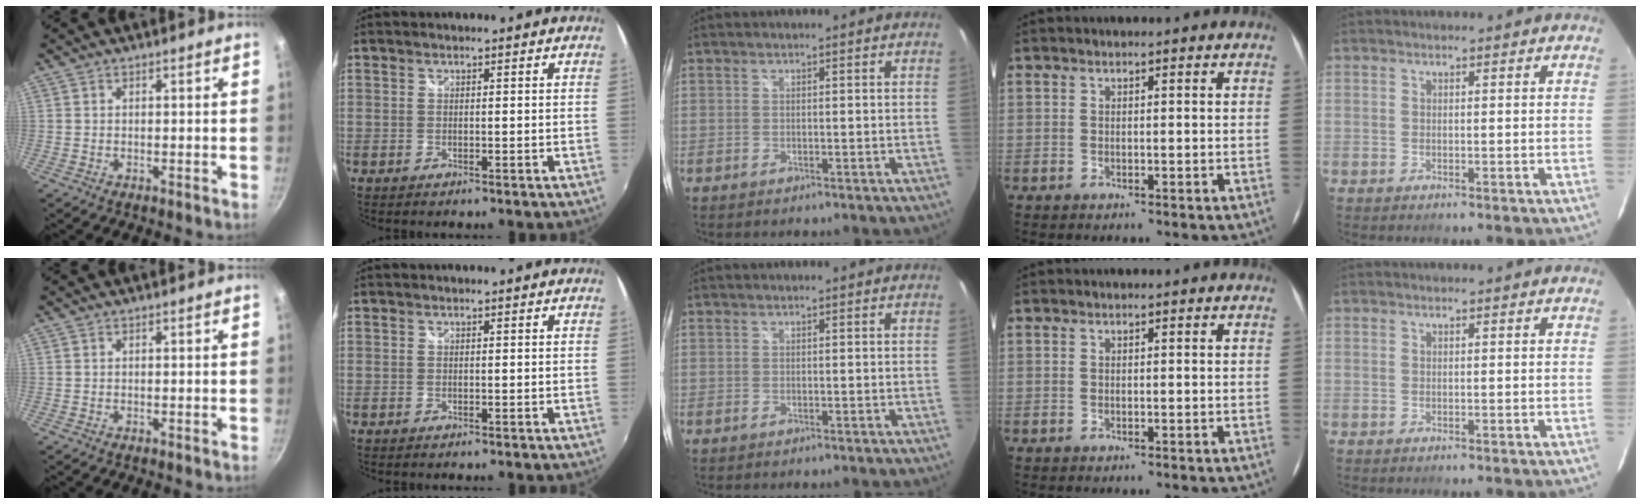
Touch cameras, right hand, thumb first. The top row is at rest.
{}